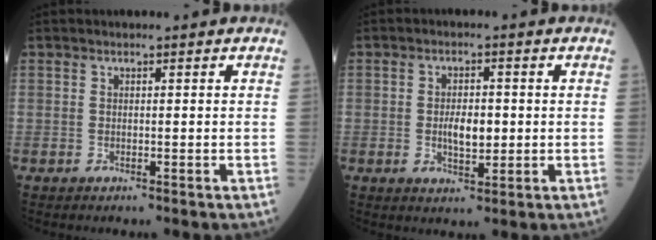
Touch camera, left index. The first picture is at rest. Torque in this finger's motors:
{"motor_torque": [0.35, -0.03, 0.10, 0.05]}